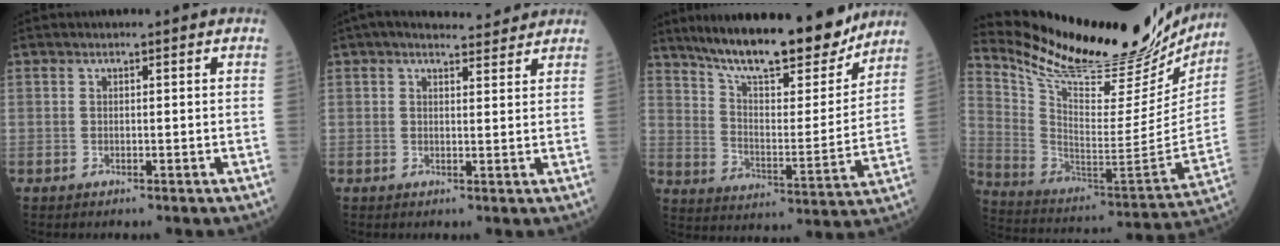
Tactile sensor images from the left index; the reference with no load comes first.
{"total": 7.3, "force": [6.6, 1.8, 2.4], "torque": [-0.033, 0.018, 0.085]}
{"total": 20.6, "force": [17.3, 3.9, 10.6], "torque": [-0.169, -0.012, 0.263]}
{"total": 29.4, "force": [25.6, 6.3, 12.8], "torque": [-0.218, -0.064, 0.375]}